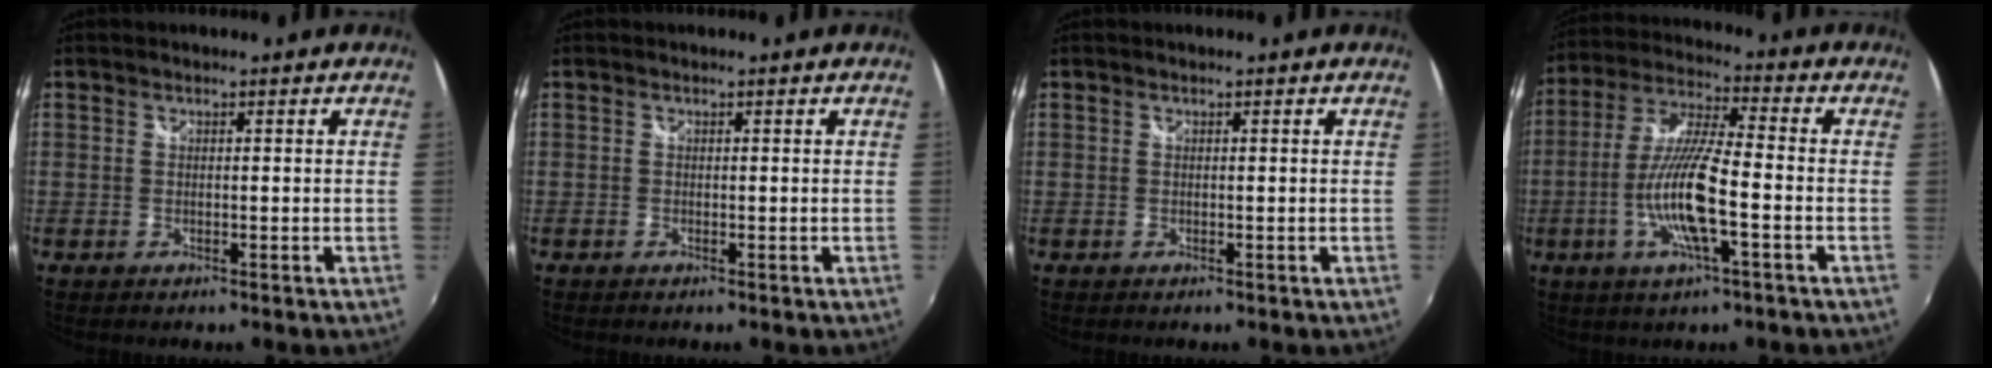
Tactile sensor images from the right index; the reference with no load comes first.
{"total": 0.0}
{"total": 0.0}
{"total": 13.2, "force": [-3.9, 1.9, 12.5], "torque": [-0.253, -0.007, -0.075]}